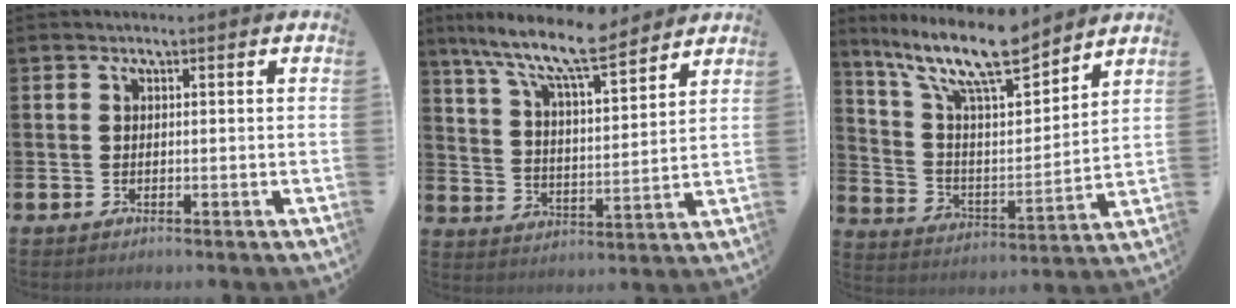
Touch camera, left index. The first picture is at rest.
{"total": 10.2, "force": [8.9, 1.6, 4.6], "torque": [-0.110, -0.056, 0.152]}
{"total": 13.0, "force": [10.8, 3.0, 6.7], "torque": [-0.148, -0.064, 0.188]}